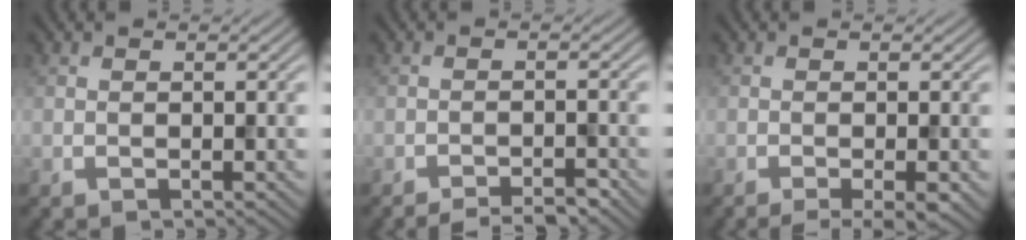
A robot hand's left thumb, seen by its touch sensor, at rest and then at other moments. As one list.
[{"total": 3.4, "force": [-3.0, 0.2, 1.6], "torque": [-0.024, 0.006, -0.048]}, {"total": 2.9, "force": [-1.6, 0.4, 2.4], "torque": [-0.035, 0.001, -0.026]}]